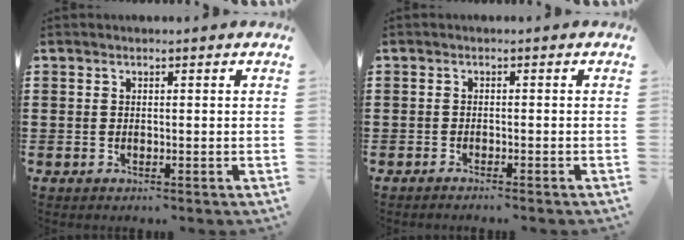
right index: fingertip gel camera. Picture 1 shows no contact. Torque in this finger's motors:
{"motor_torque": [1.05, 1.09, 0.00, 0.00]}